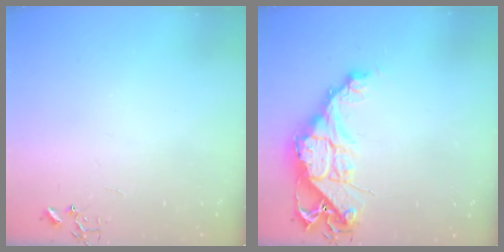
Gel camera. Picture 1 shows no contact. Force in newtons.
{"total": 14.7, "press": 14.6, "slide": 1.4}